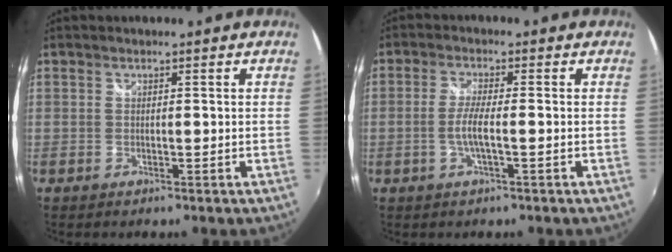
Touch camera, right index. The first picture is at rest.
{"total": 4.0, "force": [-1.1, 0.2, 3.8], "torque": [-0.078, -0.003, -0.022]}